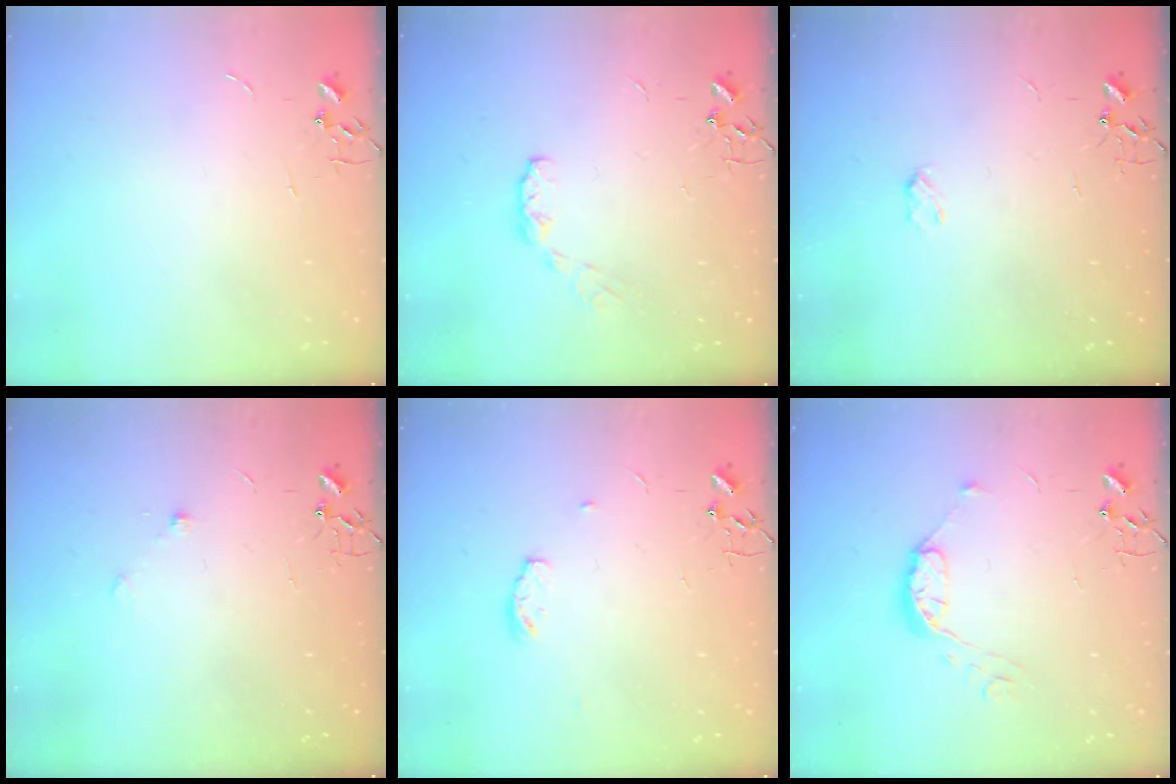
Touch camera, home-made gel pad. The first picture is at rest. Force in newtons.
{"total": 5.5, "press": 5.5, "slide": 0.5}
{"total": 2.8, "press": 2.8, "slide": 0.5}
{"total": 5.0, "press": 4.9, "slide": 1.3}
{"total": 4.9, "press": 4.8, "slide": 0.6}
{"total": 8.8, "press": 8.8, "slide": 0.5}